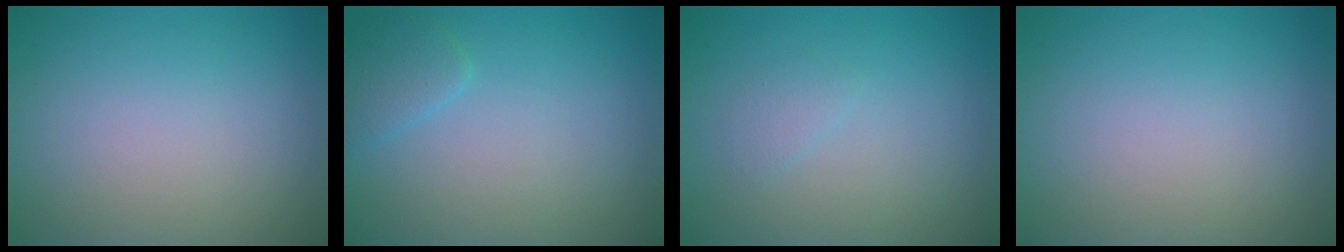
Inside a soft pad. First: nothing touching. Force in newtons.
{"total": 1.6, "press": 1.6, "slide": 0.1}
{"total": 0.9, "press": 0.9, "slide": 0.0}
{"total": 0.0}